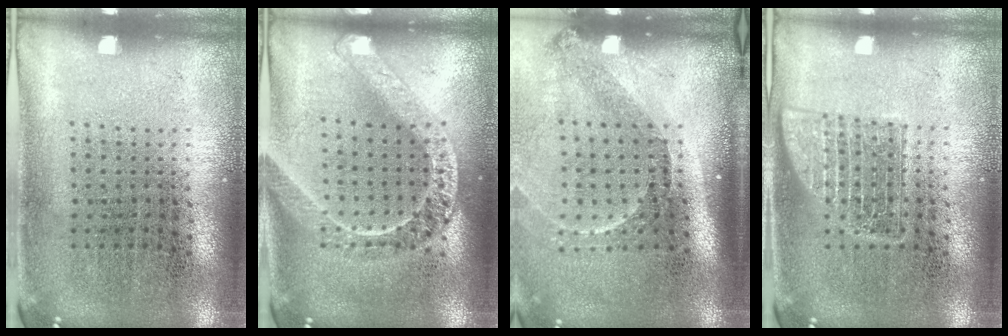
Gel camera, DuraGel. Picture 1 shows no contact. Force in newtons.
{"total": 1.7, "press": 1.7, "slide": 0.2}
{"total": 1.9, "press": 1.4, "slide": 1.4}
{"total": 2.3, "press": 2.3, "slide": 0.3}